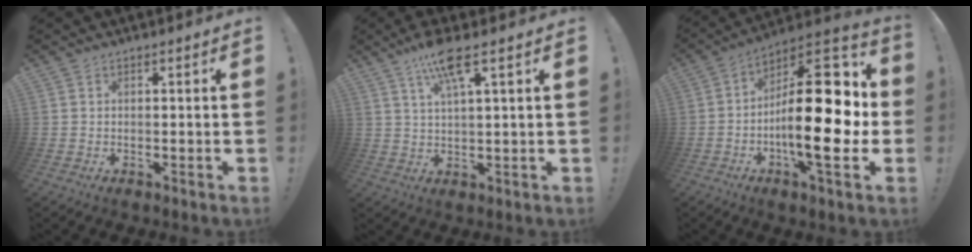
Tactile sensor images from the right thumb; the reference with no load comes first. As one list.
[{"total": 8.6, "force": [4.8, 1.5, 6.9], "torque": [-0.130, -0.012, 0.080]}, {"total": 26.4, "force": [-1.9, 10.2, 24.3], "torque": [-0.385, 0.006, -0.027]}]